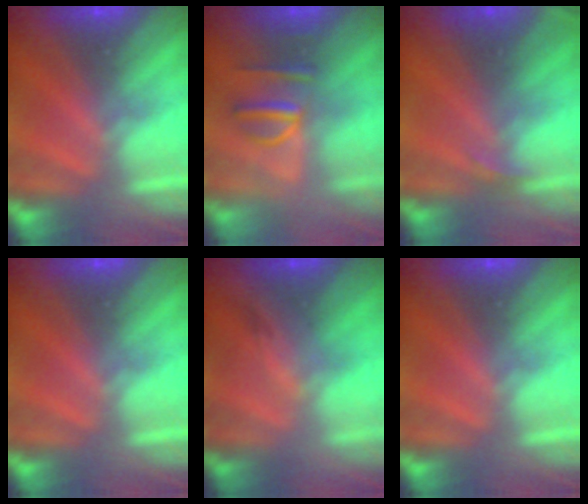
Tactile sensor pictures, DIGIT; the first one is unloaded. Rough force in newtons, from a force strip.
{"total": 3.1}
{"total": 2.7}
{"total": 0.0}
{"total": 1.6}
{"total": 0.0}